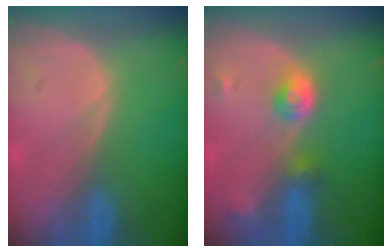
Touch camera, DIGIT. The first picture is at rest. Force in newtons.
{"total": 4.5, "press": 4.1, "slide": 1.8}